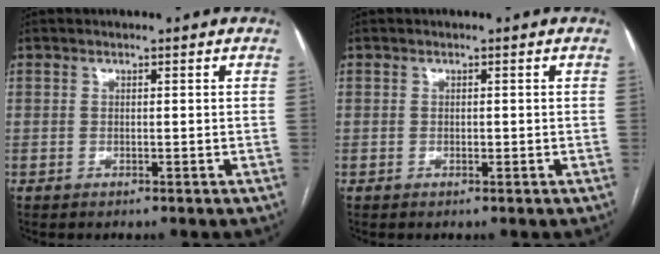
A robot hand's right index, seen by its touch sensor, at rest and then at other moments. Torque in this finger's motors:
{"motor_torque": [0.22, -0.07, 0.05, 0.02]}